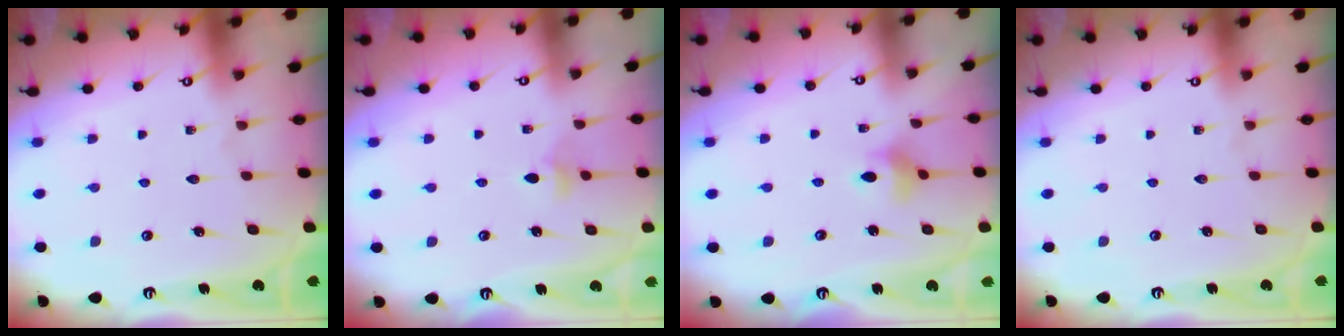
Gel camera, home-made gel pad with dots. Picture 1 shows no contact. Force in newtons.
{"total": 5.2, "press": 5.1, "slide": 1.1}
{"total": 5.8, "press": 5.8, "slide": 0.6}
{"total": 0.0}